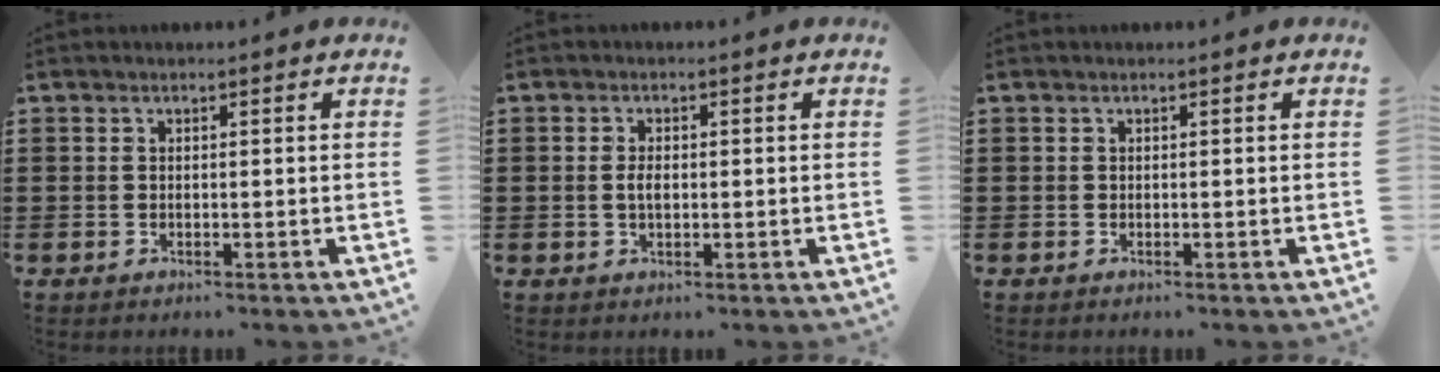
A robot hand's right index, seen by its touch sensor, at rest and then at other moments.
{"total": 2.1, "force": [0.0, 1.0, 1.9], "torque": [-0.038, 0.004, -0.002]}
{"total": 0.0}